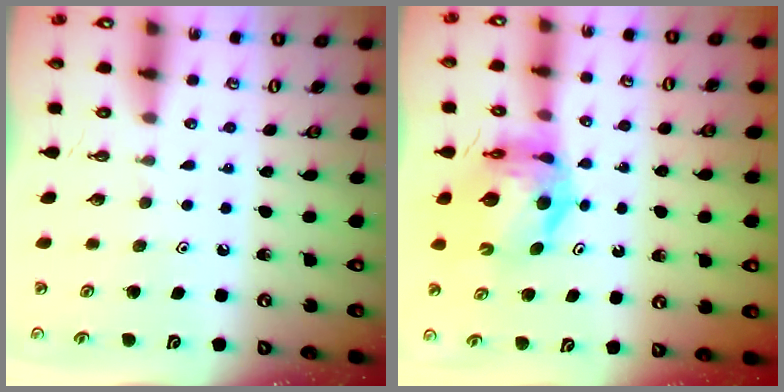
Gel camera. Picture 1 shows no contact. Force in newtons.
{"total": 9.8, "press": 9.8, "slide": 1.1}